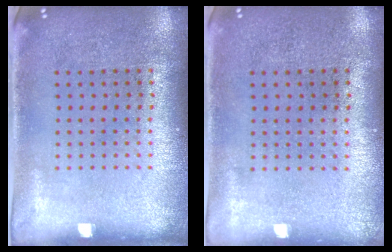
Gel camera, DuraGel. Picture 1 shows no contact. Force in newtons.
{"total": 0.0}